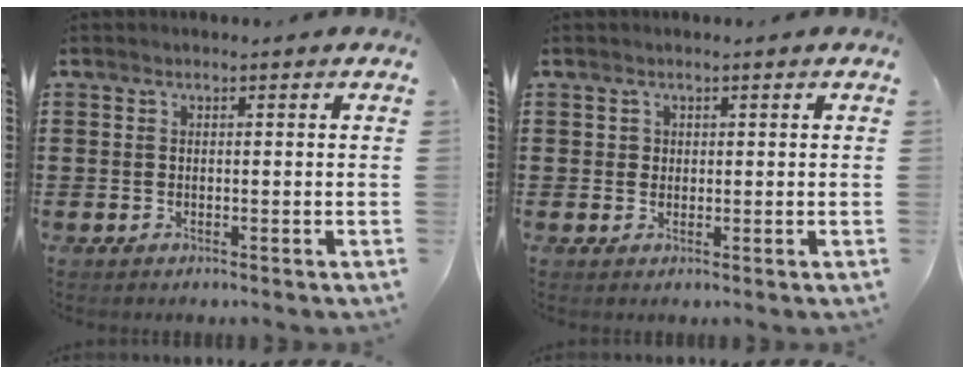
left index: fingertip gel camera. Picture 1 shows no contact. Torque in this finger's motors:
{"motor_torque": [-0.12, 0.13, -0.02, 0.00]}